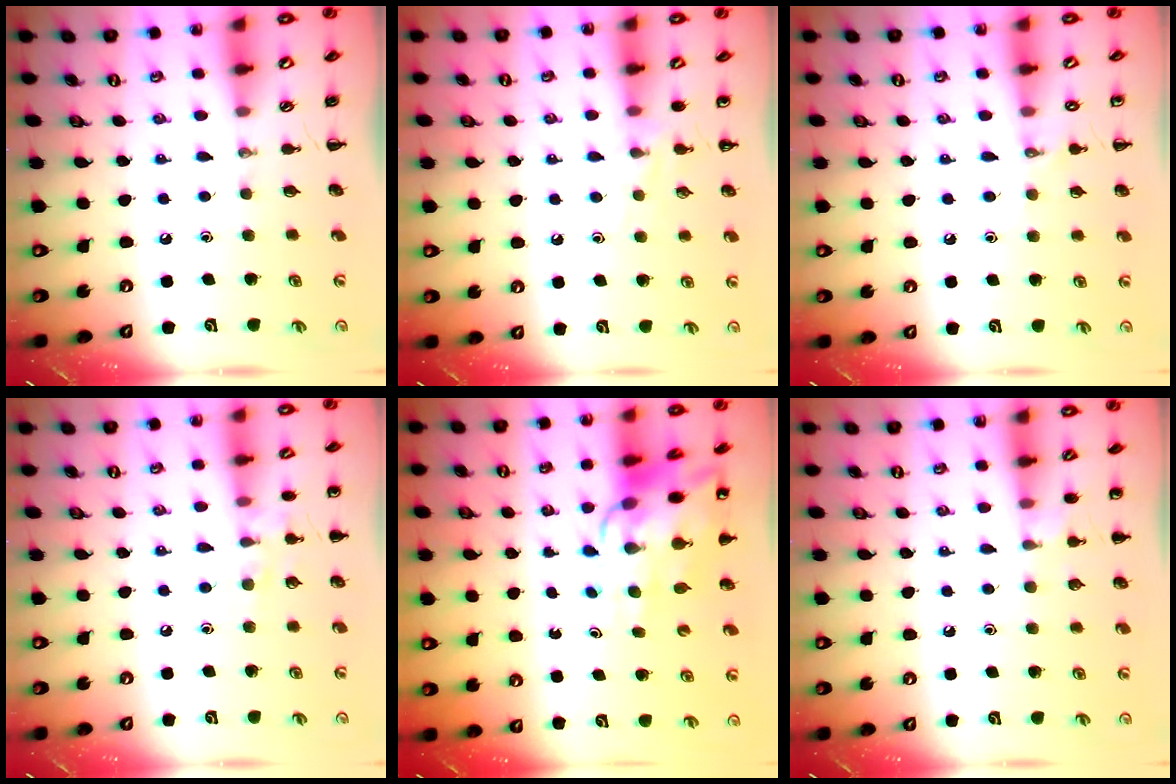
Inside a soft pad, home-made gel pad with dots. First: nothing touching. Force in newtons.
{"total": 5.8, "press": 5.3, "slide": 2.2}
{"total": 6.5, "press": 6.2, "slide": 1.9}
{"total": 7.6, "press": 7.4, "slide": 1.7}
{"total": 14.1, "press": 13.5, "slide": 3.9}
{"total": 6.6, "press": 6.3, "slide": 1.9}